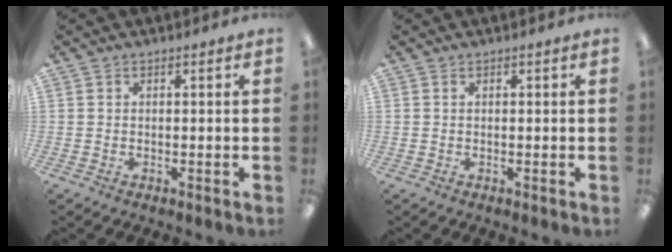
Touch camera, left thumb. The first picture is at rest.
{"total": 0.0}